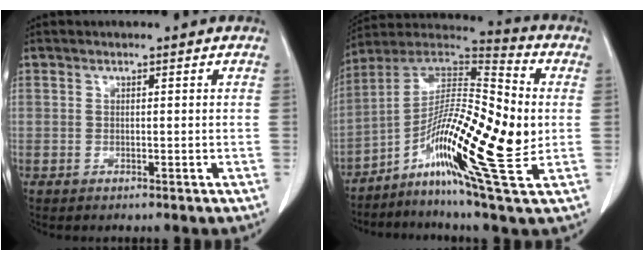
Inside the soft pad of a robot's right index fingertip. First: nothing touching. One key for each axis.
{"total": 20.9, "fx": -3.4, "fy": 2.6, "fz": 20.5, "tx": -0.374, "ty": -0.001, "tz": -0.067}